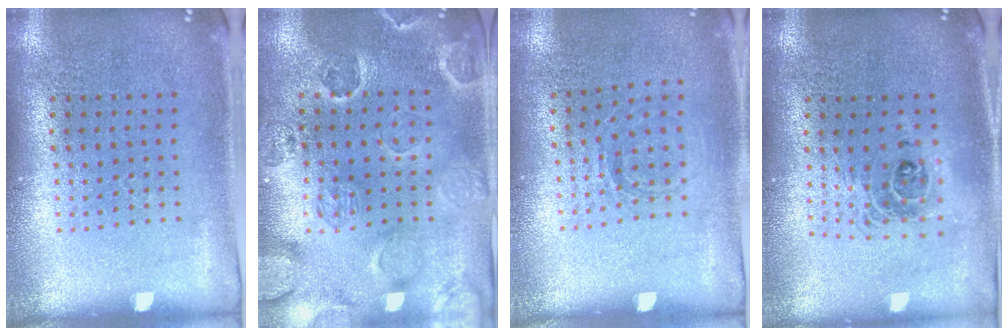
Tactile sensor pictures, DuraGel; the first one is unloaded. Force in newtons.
{"total": 2.5, "press": 2.3, "slide": 1.0}
{"total": 0.8, "press": 0.8, "slide": 0.2}
{"total": 1.7, "press": 1.4, "slide": 0.9}